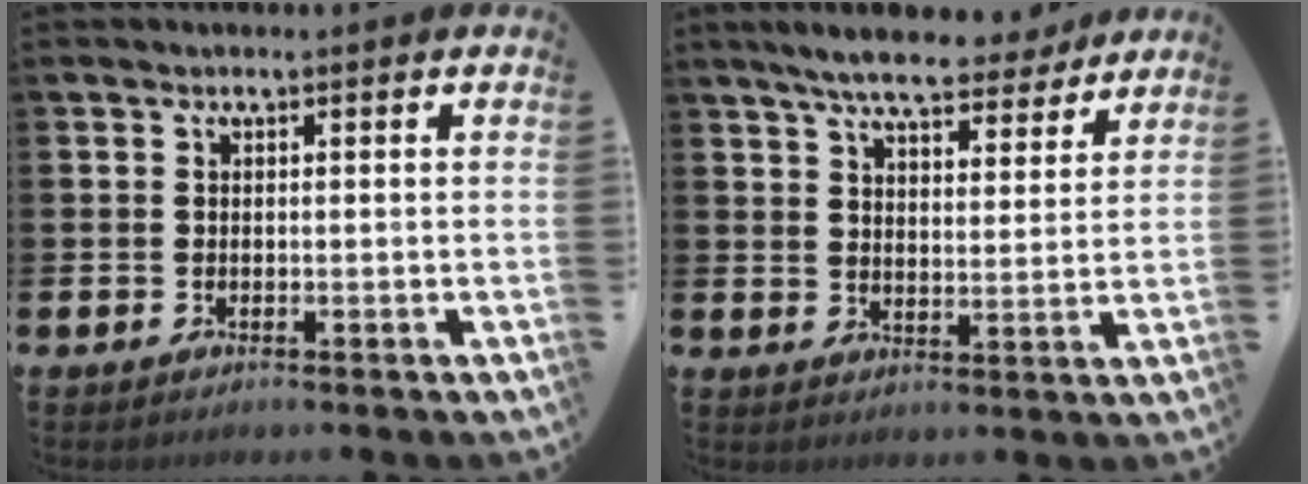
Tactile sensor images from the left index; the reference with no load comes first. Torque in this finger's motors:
{"motor_torque": [1.16, -0.98, 0.37, 0.21]}